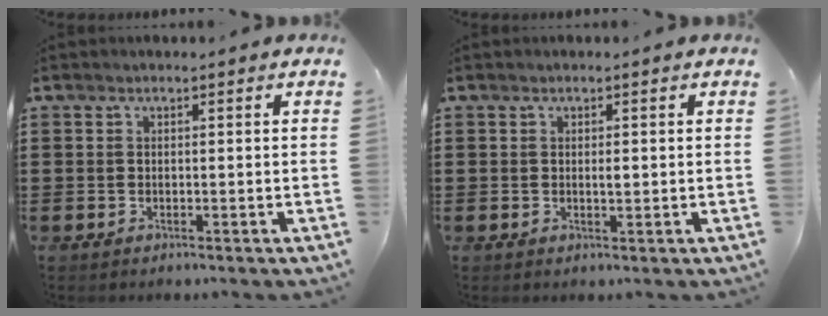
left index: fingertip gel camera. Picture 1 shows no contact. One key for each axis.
{"total": 1.1, "fx": 0.1, "fy": 0.3, "fz": 1.1, "tx": -0.021, "ty": 0.000, "tz": 0.001}